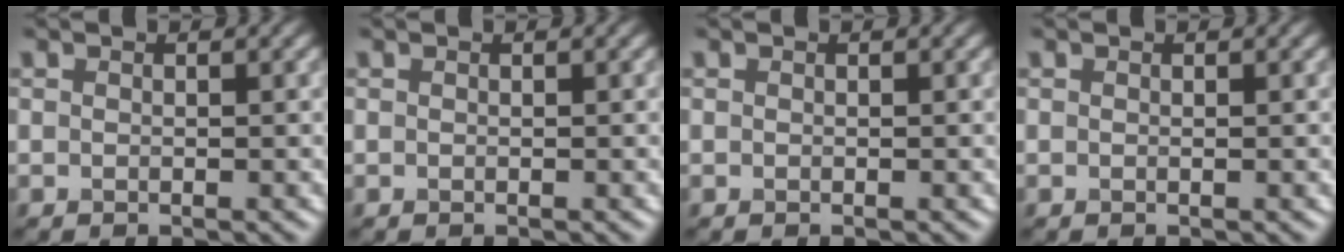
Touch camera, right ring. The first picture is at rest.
{"total": 0.0}
{"total": 0.0}
{"total": 0.0}